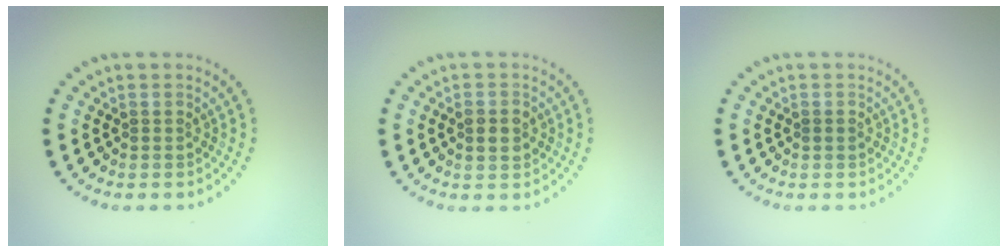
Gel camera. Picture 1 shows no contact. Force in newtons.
{"total": 2.4, "press": 2.3, "slide": 0.1}
{"total": 0.7, "press": 0.7, "slide": 0.2}